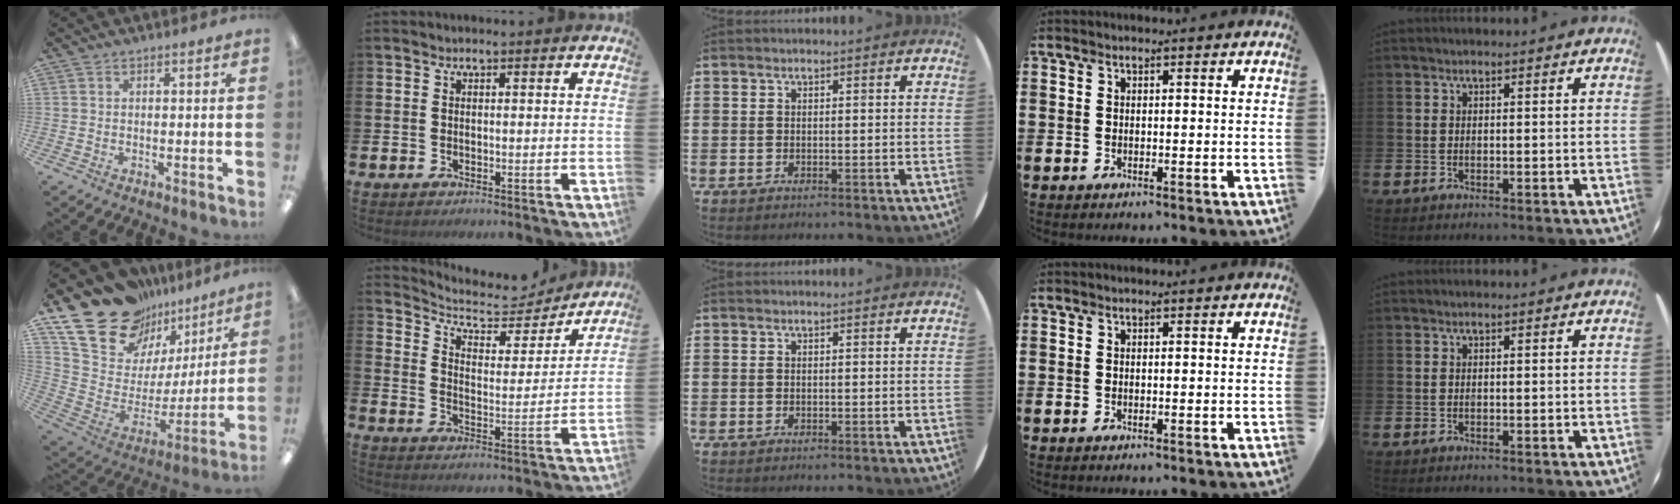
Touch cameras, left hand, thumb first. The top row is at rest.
{"thumb": {"total": 22.2, "force": [16.6, 12.0, 8.4], "torque": [-0.153, -0.120, 0.312]}, "index": {"total": 7.0, "force": [6.3, 2.5, 1.7], "torque": [-0.066, -0.049, 0.106]}}